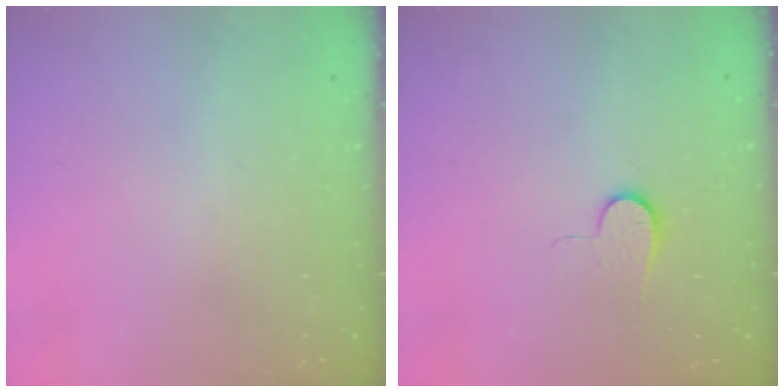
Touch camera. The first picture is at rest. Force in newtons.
{"total": 6.3, "press": 6.2, "slide": 0.8}